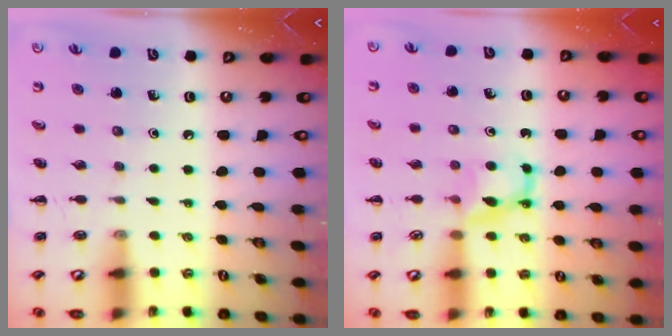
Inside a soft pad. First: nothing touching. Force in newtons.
{"total": 4.9, "press": 4.8, "slide": 1.1}